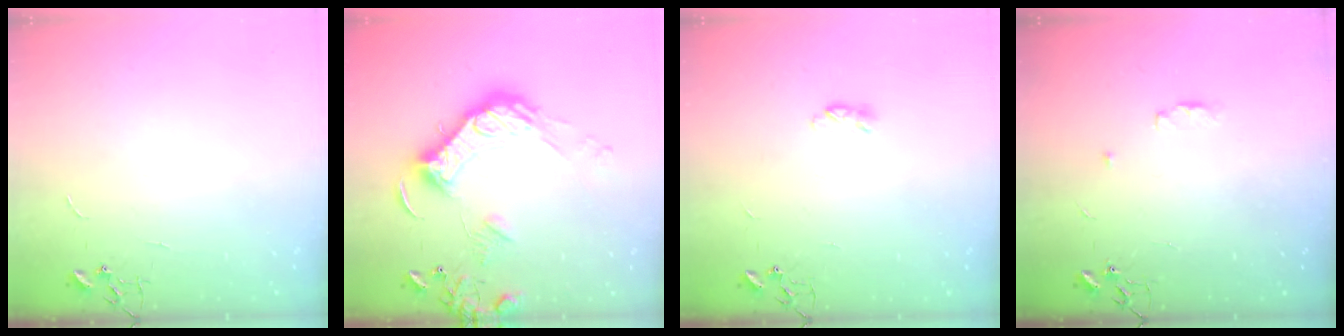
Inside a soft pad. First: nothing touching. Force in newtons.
{"total": 18.6, "press": 18.5, "slide": 1.9}
{"total": 3.6, "press": 3.5, "slide": 0.5}
{"total": 4.7, "press": 4.6, "slide": 0.8}